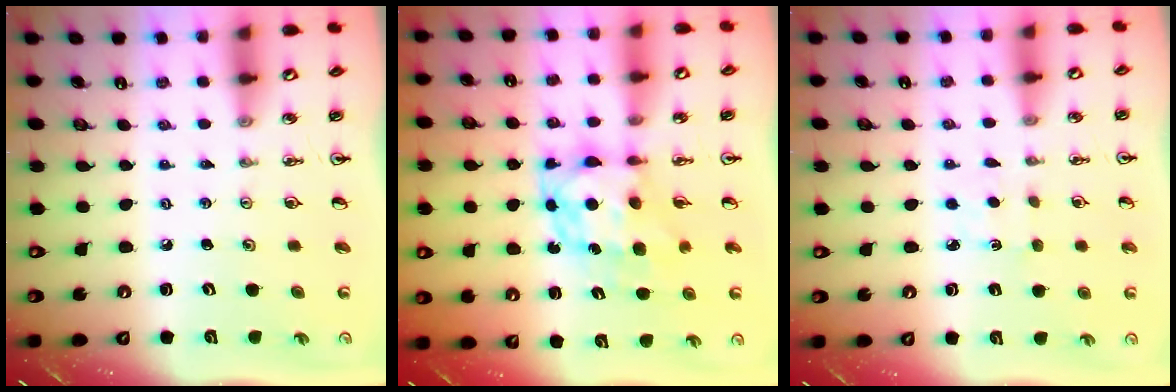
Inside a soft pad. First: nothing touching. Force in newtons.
{"total": 8.1, "press": 8.0, "slide": 0.6}
{"total": 2.8, "press": 2.8, "slide": 0.4}